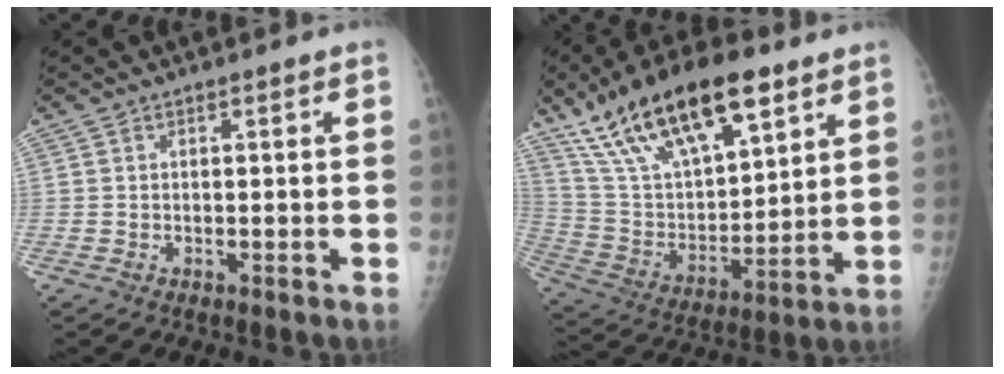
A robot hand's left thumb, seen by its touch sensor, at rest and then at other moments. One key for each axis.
{"total": 25.4, "fx": 15.5, "fy": 10.4, "fz": 17.2, "tx": -0.282, "ty": -0.036, "tz": 0.281}